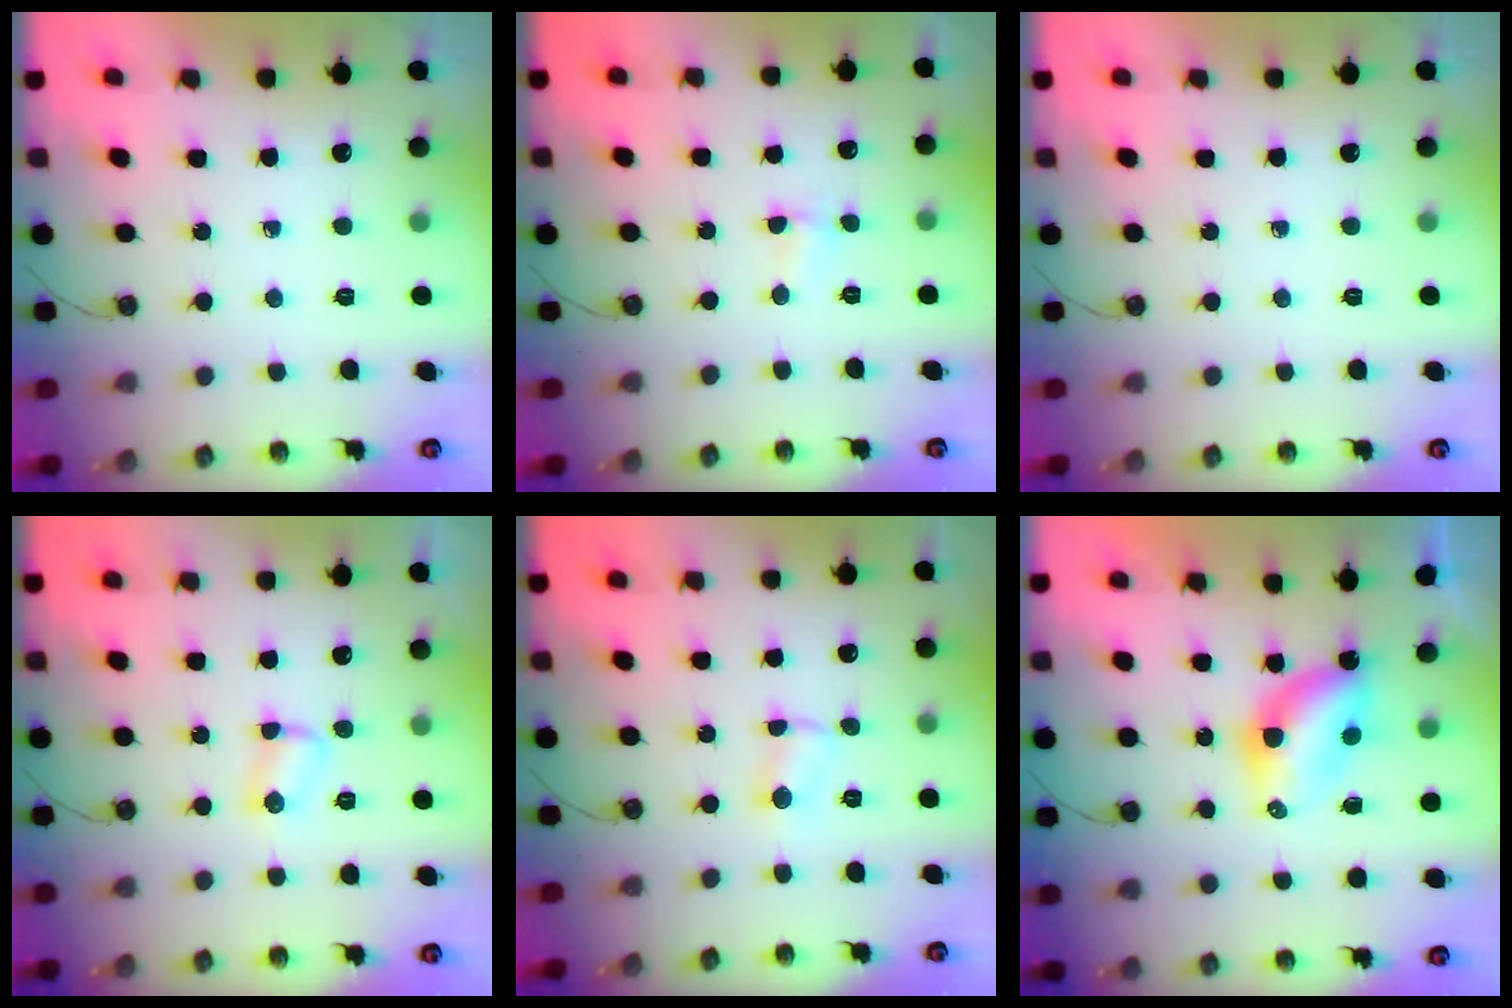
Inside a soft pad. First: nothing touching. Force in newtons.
{"total": 1.5, "press": 1.2, "slide": 1.0}
{"total": 0.0}
{"total": 2.9, "press": 2.9, "slide": 0.5}
{"total": 2.9, "press": 2.9, "slide": 0.6}
{"total": 6.3, "press": 6.3, "slide": 0.1}